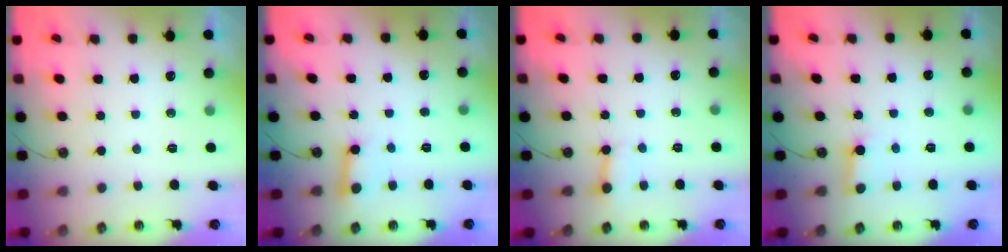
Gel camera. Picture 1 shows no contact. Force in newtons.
{"total": 5.3, "press": 5.3, "slide": 0.4}
{"total": 3.0, "press": 3.0, "slide": 0.2}
{"total": 2.8, "press": 2.8, "slide": 0.3}